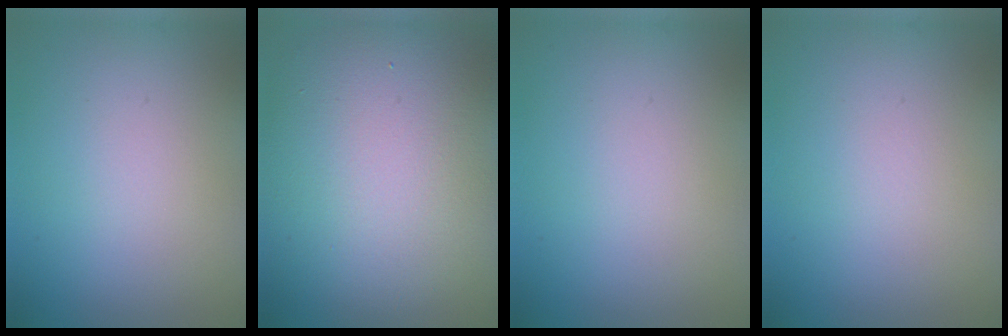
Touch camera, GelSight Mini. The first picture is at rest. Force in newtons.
{"total": 14.9, "press": 14.9, "slide": 0.6}
{"total": 0.0}
{"total": 0.0}